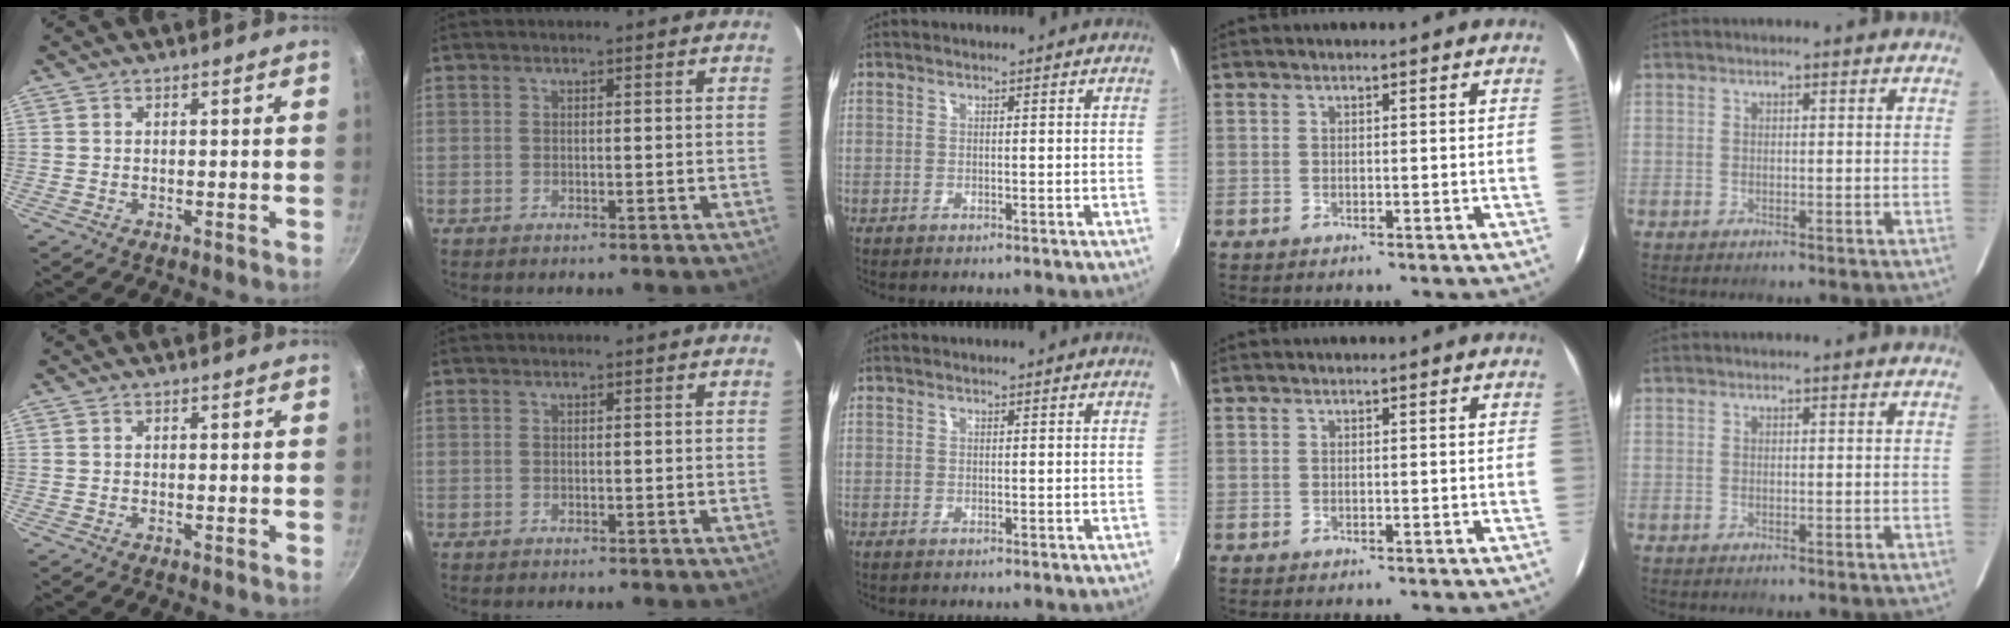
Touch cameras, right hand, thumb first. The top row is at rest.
{}